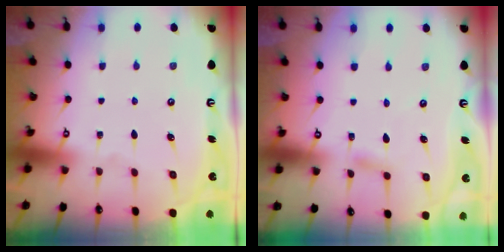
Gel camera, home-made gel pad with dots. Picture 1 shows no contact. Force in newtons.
{"total": 3.1, "press": 3.1, "slide": 0.4}